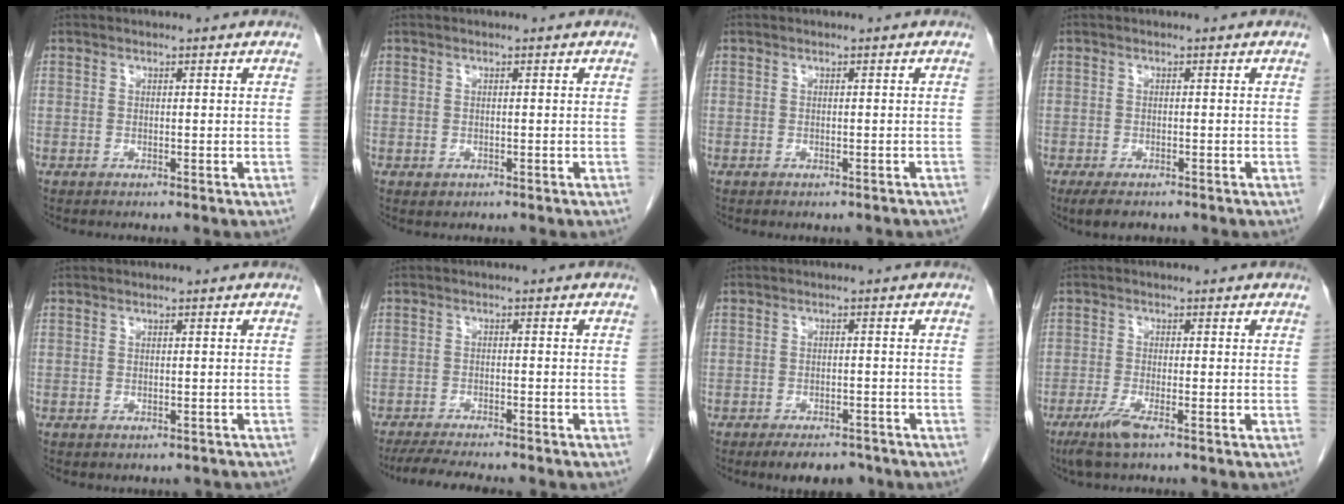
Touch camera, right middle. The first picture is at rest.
{"total": 0.6, "force": [-0.1, 0.5, 0.2], "torque": [-0.002, 0.002, 0.002]}
{"total": 2.3, "force": [-1.9, 0.8, 0.9], "torque": [-0.011, -0.003, -0.019]}
{"total": 3.5, "force": [-2.5, 1.3, 2.0], "torque": [-0.032, -0.007, -0.035]}
{"total": 2.6, "force": [-2.1, 1.3, 0.8], "torque": [-0.007, 0.002, -0.018]}
{"total": 11.2, "force": [-9.7, 1.7, 5.3], "torque": [-0.073, -0.011, -0.135]}
{"total": 5.7, "force": [-4.6, 2.5, 2.3], "torque": [-0.028, -0.001, -0.064]}
{"total": 3.8, "force": [-2.4, 0.3, 2.9], "torque": [-0.067, -0.012, -0.049]}